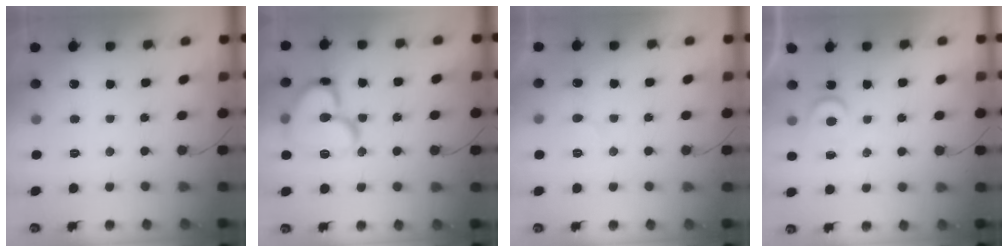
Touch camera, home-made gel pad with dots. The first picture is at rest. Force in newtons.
{"total": 18.4, "press": 18.4, "slide": 1.6}
{"total": 6.0, "press": 6.0, "slide": 0.2}
{"total": 3.1, "press": 3.1, "slide": 0.4}